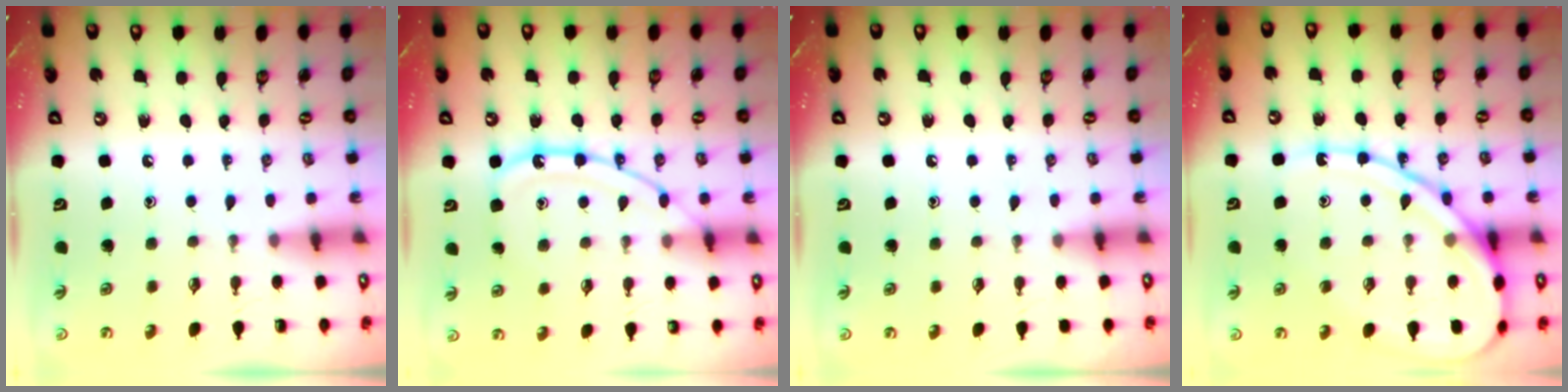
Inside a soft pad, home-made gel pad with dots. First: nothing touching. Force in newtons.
{"total": 13.0, "press": 13.0, "slide": 1.2}
{"total": 3.7, "press": 3.6, "slide": 0.4}
{"total": 15.8, "press": 15.7, "slide": 1.5}